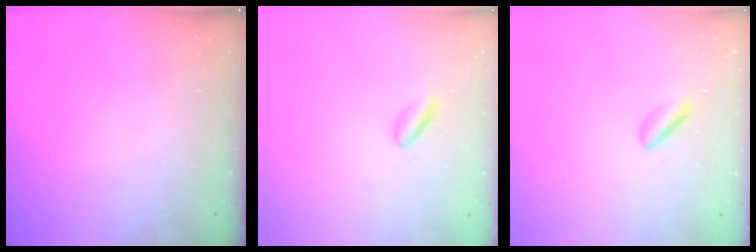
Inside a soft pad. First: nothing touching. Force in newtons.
{"total": 2.5, "press": 2.4, "slide": 0.8}
{"total": 2.1, "press": 2.0, "slide": 0.7}